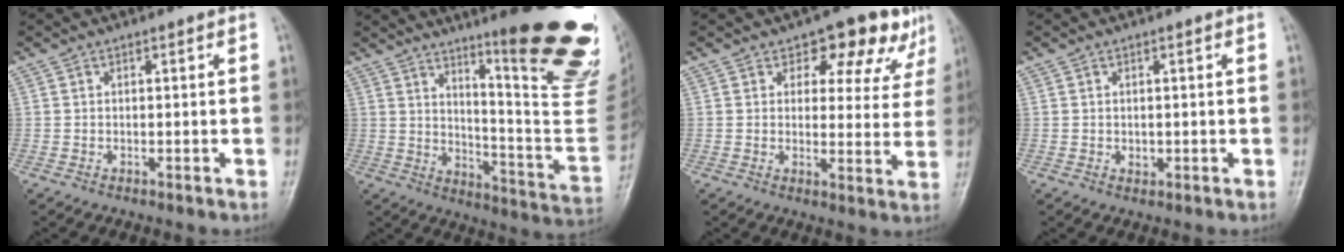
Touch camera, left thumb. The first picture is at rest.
{"total": 26.5, "force": [14.5, 4.3, 21.8], "torque": [-0.234, -0.086, 0.212]}
{"total": 10.2, "force": [6.9, 5.6, 5.0], "torque": [-0.015, -0.035, 0.073]}
{"total": 1.2, "force": [0.0, 1.0, 0.7], "torque": [-0.007, 0.000, 0.003]}